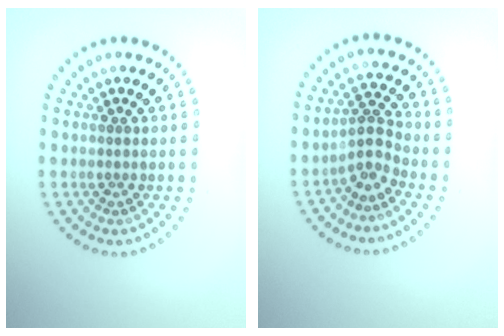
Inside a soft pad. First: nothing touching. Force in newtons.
{"total": 2.5, "press": 1.8, "slide": 1.8}